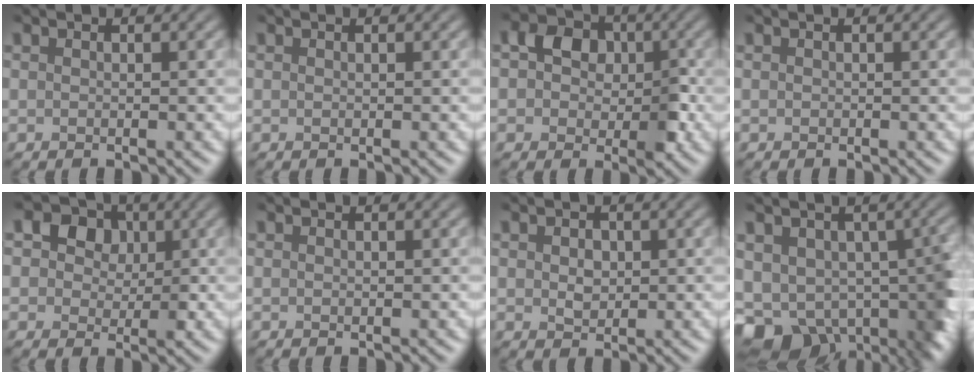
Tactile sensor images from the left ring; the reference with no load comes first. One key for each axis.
{"total": 0.0}
{"total": 4.4, "fx": -0.5, "fy": 3.6, "fz": 2.6, "tx": -0.032, "ty": -0.002, "tz": -0.030}
{"total": 0.0}
{"total": 8.8, "fx": 3.3, "fy": 6.7, "fz": 4.6, "tx": -0.071, "ty": 0.017, "tz": 0.022}
{"total": 0.0}
{"total": 1.4, "fx": -0.1, "fy": 1.1, "fz": 0.9, "tx": -0.017, "ty": -0.007, "tz": -0.007}
{"total": 11.9, "fx": -5.5, "fy": 7.1, "fz": 7.8, "tx": -0.108, "ty": -0.014, "tz": -0.069}